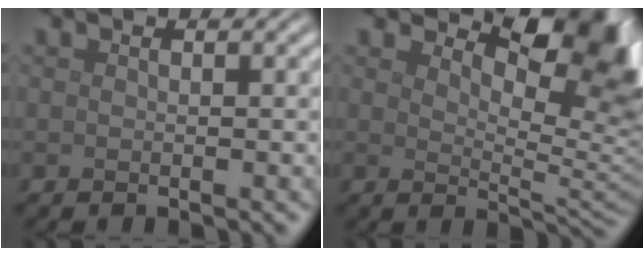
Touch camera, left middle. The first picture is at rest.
{"total": 9.0, "force": [5.4, 3.7, 6.2], "torque": [-0.082, -0.005, 0.084]}